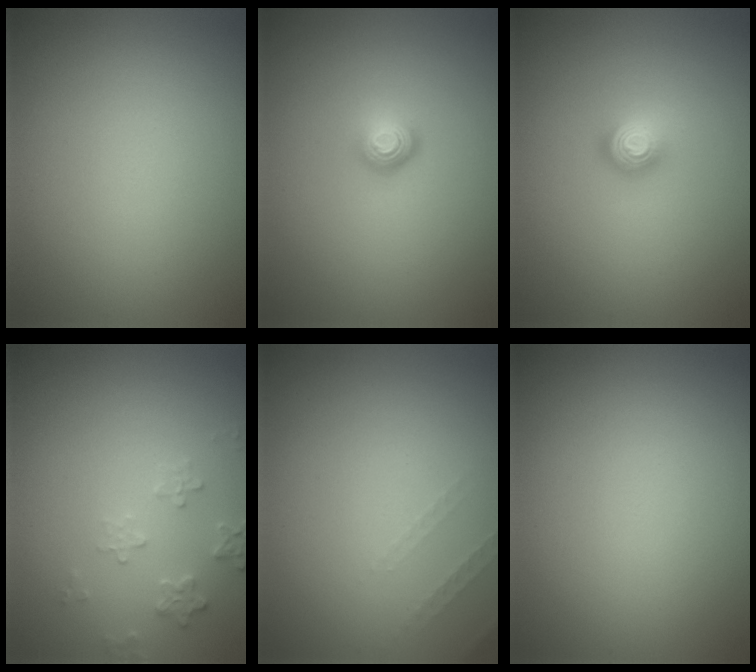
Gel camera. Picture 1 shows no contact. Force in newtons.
{"total": 1.6, "press": 1.0, "slide": 1.3}
{"total": 1.9, "press": 1.4, "slide": 1.2}
{"total": 1.9, "press": 1.8, "slide": 0.2}
{"total": 0.9, "press": 0.9, "slide": 0.3}
{"total": 0.0}